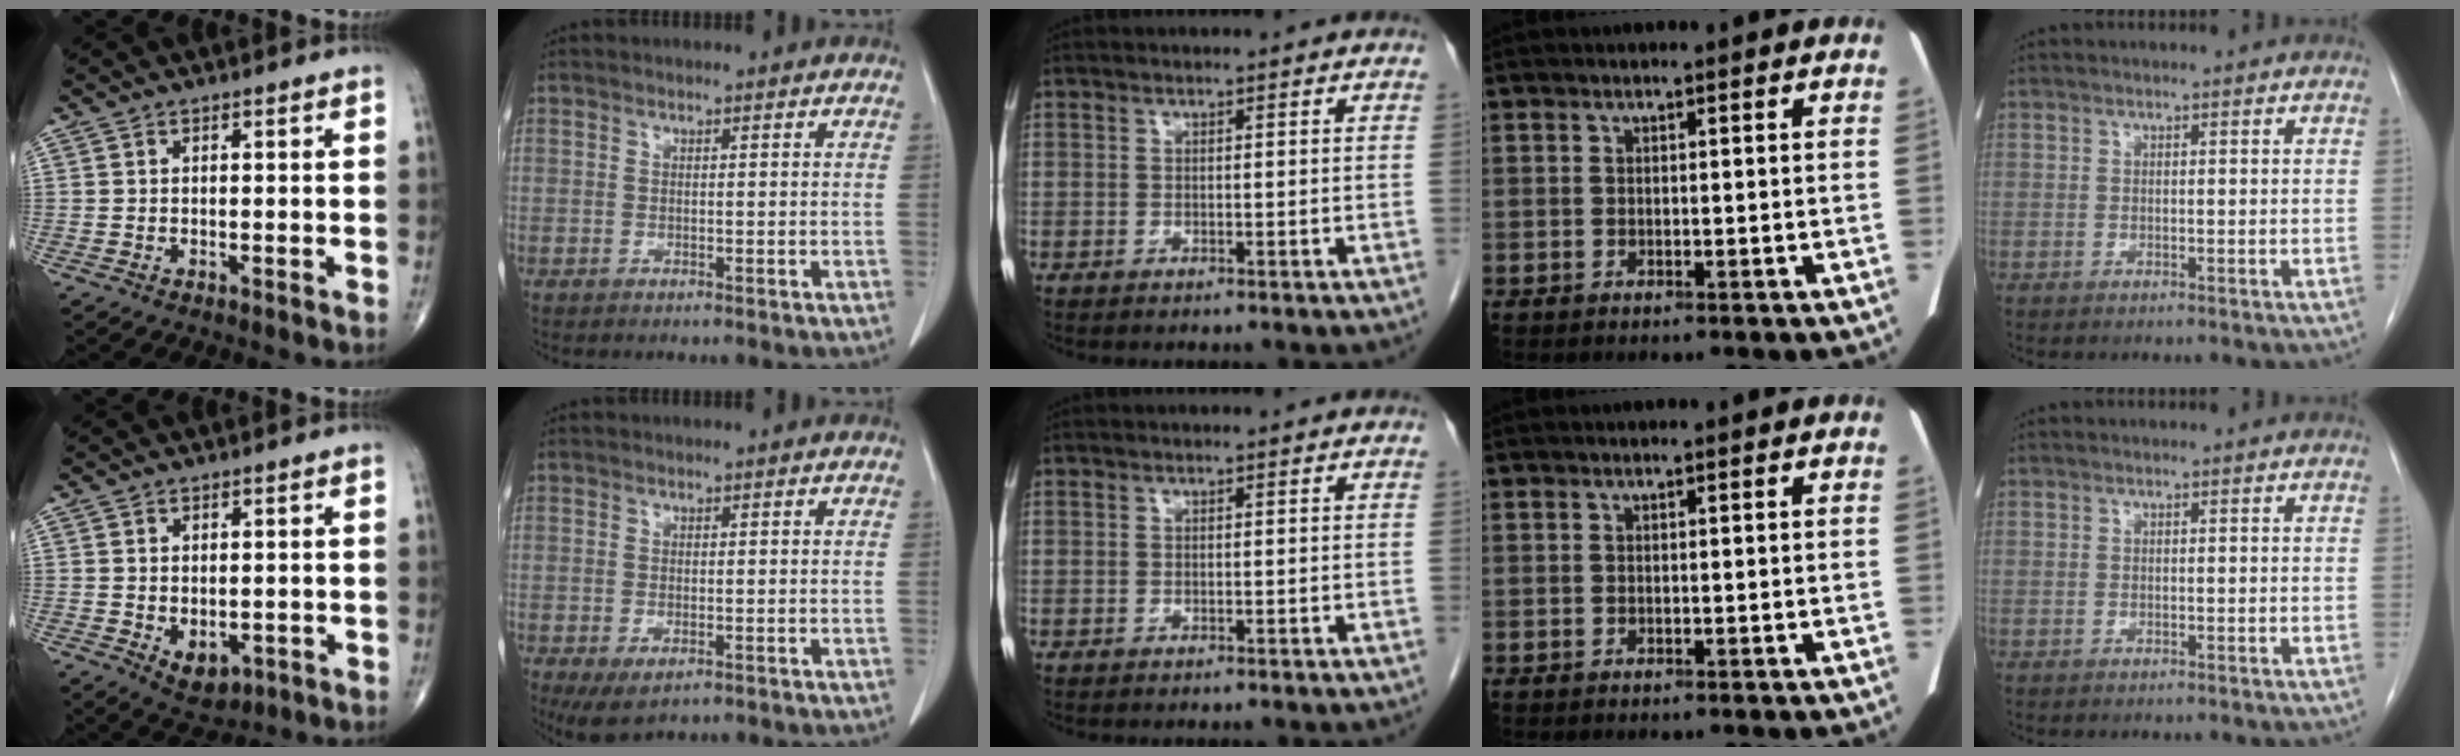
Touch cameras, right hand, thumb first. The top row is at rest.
{"thumb": {"total": 5.0, "force": [-1.0, 3.3, 3.6], "torque": [-0.039, -0.007, 0.002]}, "index": {"total": 4.3, "force": [-2.2, 2.0, 3.2], "torque": [-0.058, -0.011, -0.028]}}